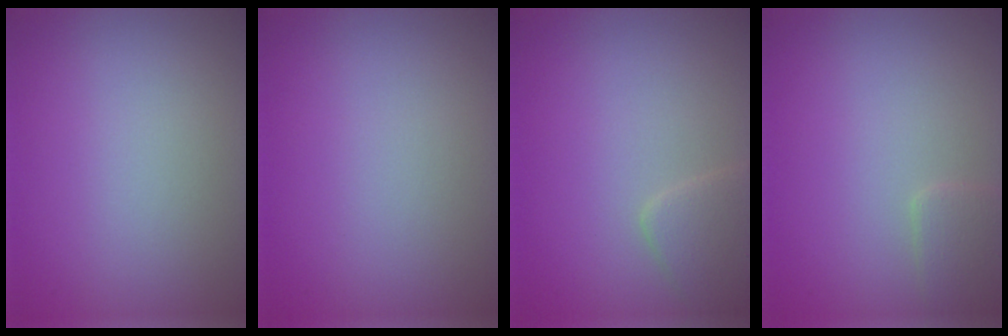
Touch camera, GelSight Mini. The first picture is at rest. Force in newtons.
{"total": 0.0}
{"total": 2.3, "press": 2.3, "slide": 0.1}
{"total": 1.6, "press": 1.6, "slide": 0.1}